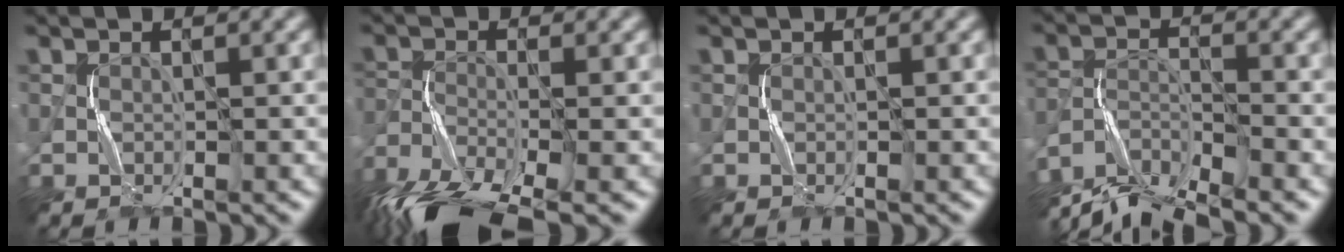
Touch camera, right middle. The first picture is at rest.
{"total": 9.3, "force": [-7.5, 2.6, 4.9], "torque": [-0.105, -0.032, -0.144]}
{"total": 0.0}
{"total": 5.7, "force": [-5.5, 0.5, 1.5], "torque": [-0.025, 0.000, -0.111]}